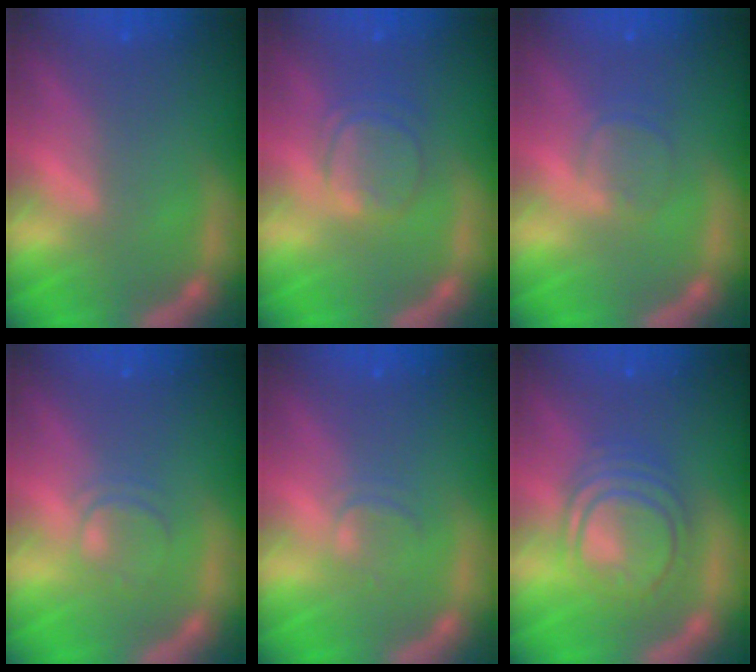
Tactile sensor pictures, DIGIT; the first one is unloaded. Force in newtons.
{"total": 3.5}
{"total": 1.9}
{"total": 2.0}
{"total": 1.4}
{"total": 6.5}